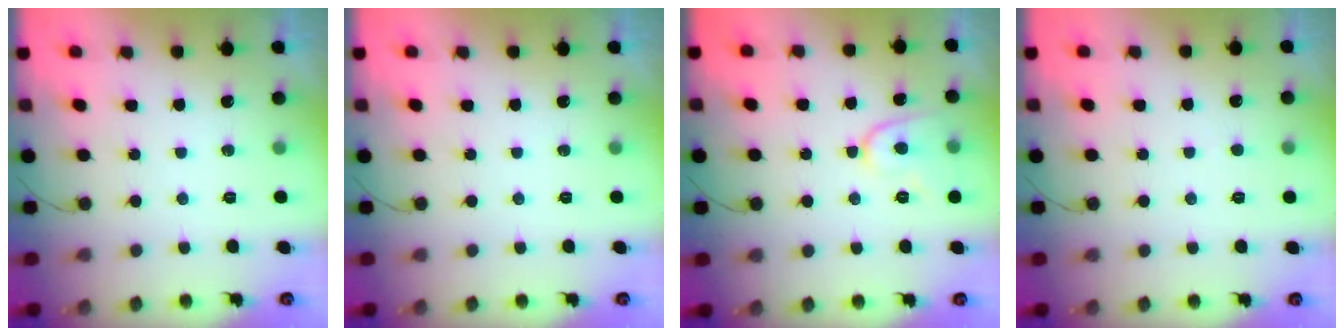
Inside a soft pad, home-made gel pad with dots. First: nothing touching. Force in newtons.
{"total": 0.0}
{"total": 8.4, "press": 8.3, "slide": 0.7}
{"total": 2.5, "press": 2.5, "slide": 0.2}